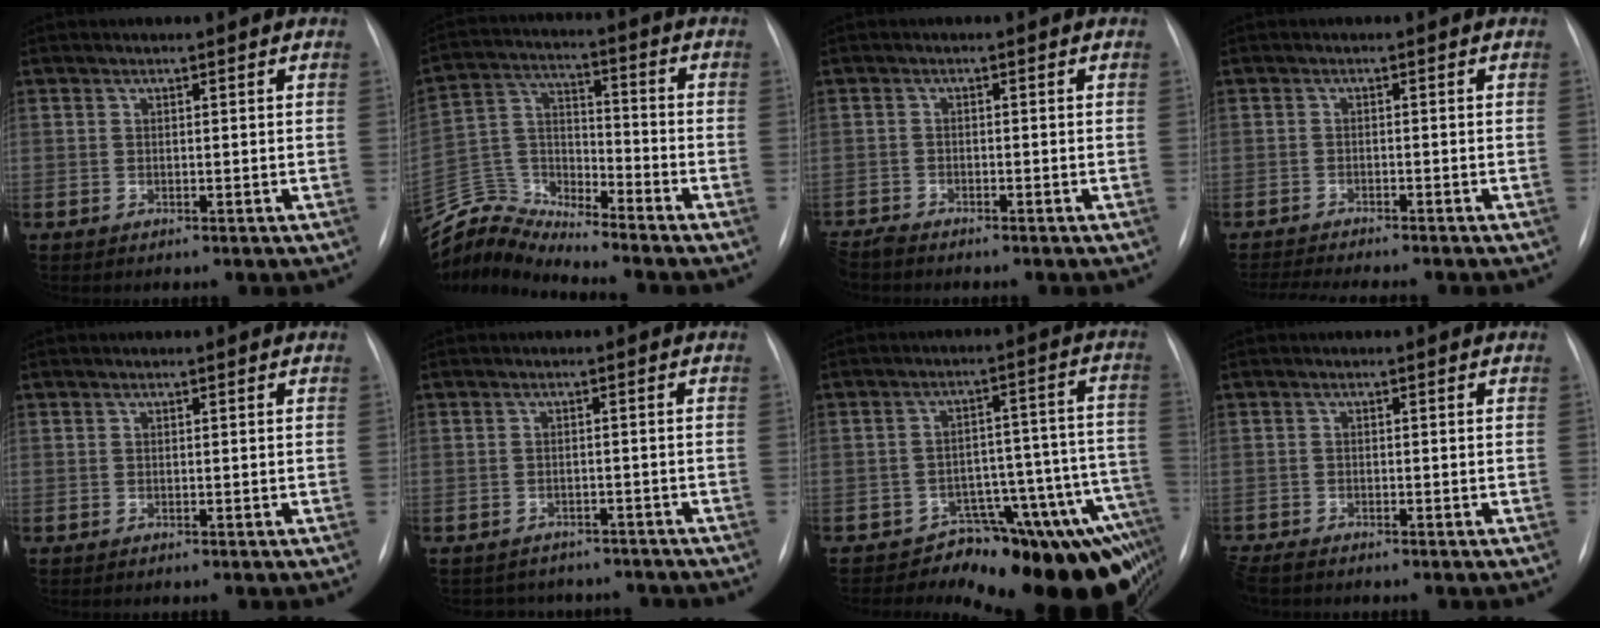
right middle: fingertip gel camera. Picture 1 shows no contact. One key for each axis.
{"total": 9.2, "fx": -9.1, "fy": 0.0, "fz": -0.6, "tx": 0.002, "ty": 0.045, "tz": -0.180}
{"total": 2.6, "fx": -2.5, "fy": 0.1, "fz": 0.5, "tx": -0.008, "ty": -0.013, "tz": -0.049}
{"total": 7.3, "fx": -6.5, "fy": -0.9, "fz": 3.0, "tx": -0.039, "ty": -0.017, "tz": -0.105}
{"total": 0.0}
{"total": 7.6, "fx": -6.8, "fy": 3.2, "fz": 0.4, "tx": -0.003, "ty": 0.018, "tz": -0.076}
{"total": 14.2, "fx": -11.2, "fy": 3.2, "fz": 8.1, "tx": -0.009, "ty": 0.069, "tz": -0.139}
{"total": 2.6, "fx": -2.4, "fy": 0.4, "fz": 1.0, "tx": -0.021, "ty": -0.011, "tz": -0.044}